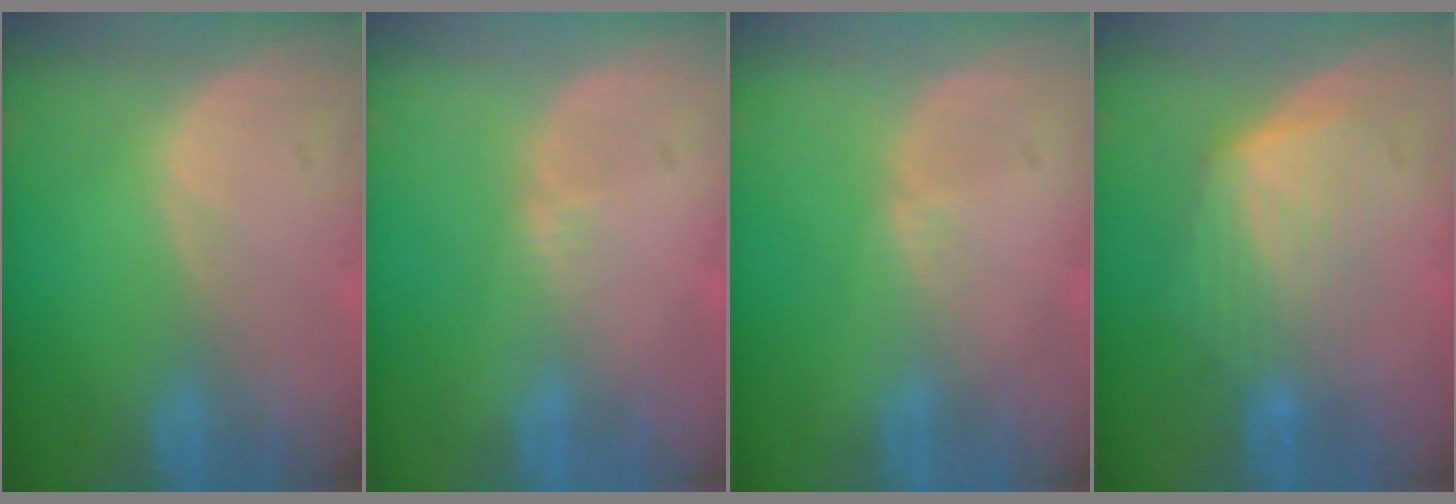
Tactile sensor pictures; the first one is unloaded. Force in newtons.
{"total": 0.8, "press": 0.8, "slide": 0.4}
{"total": 0.5, "press": 0.5, "slide": 0.2}
{"total": 6.3, "press": 6.0, "slide": 1.9}